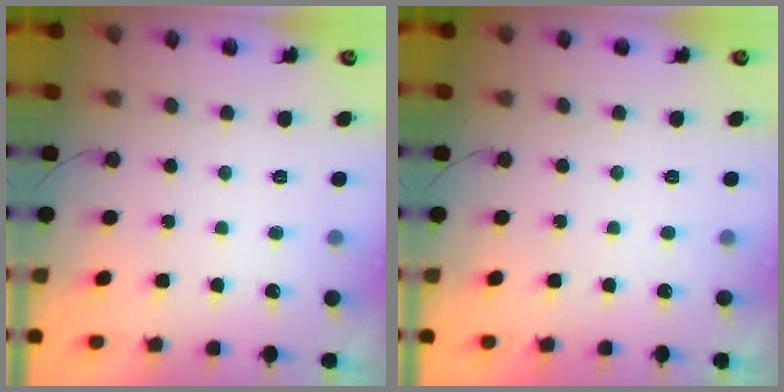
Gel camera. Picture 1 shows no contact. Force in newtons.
{"total": 0.0}